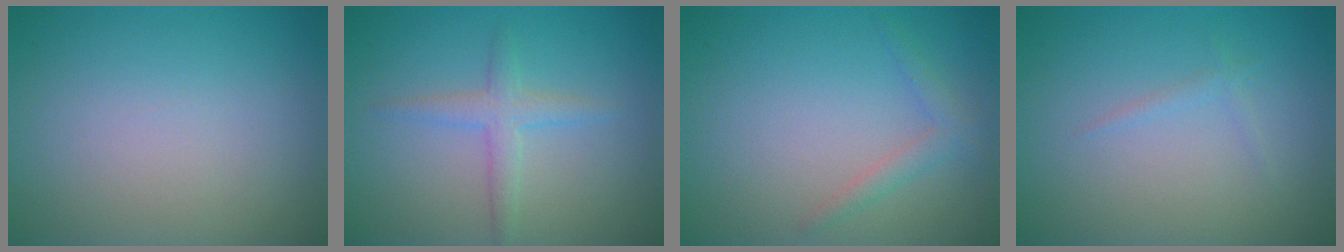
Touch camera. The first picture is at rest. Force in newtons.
{"total": 2.0, "press": 2.0, "slide": 0.1}
{"total": 1.5, "press": 1.5, "slide": 0.1}
{"total": 0.8, "press": 0.8, "slide": 0.0}